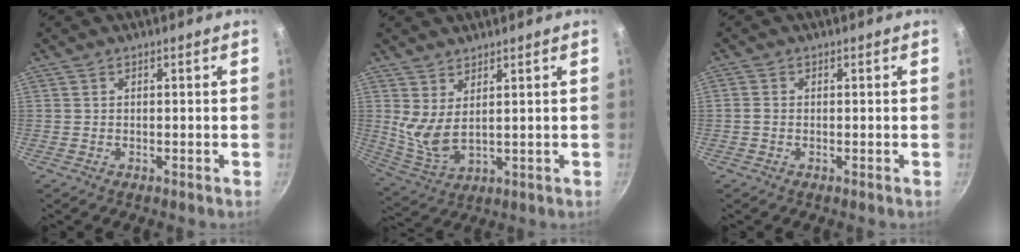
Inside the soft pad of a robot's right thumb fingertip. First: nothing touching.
{"total": 6.5, "force": [3.1, 2.5, 5.1], "torque": [-0.096, -0.037, 0.070]}
{"total": 1.0, "force": [-0.3, 0.8, 0.6], "torque": [-0.015, 0.004, -0.007]}